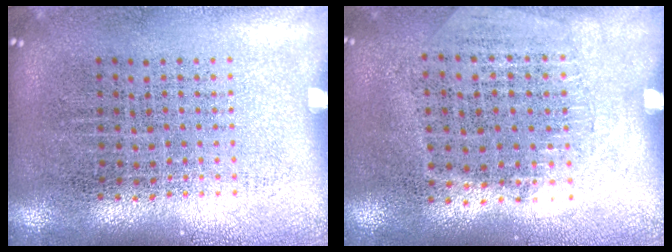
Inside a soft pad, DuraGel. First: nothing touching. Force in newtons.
{"total": 1.3, "press": 1.1, "slide": 0.6}